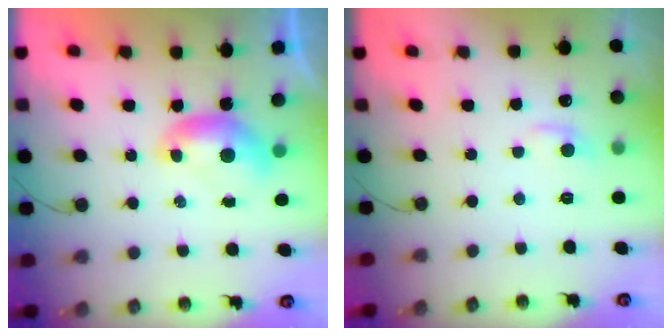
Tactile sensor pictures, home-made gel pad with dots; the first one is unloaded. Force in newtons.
{"total": 1.2, "press": 1.0, "slide": 0.6}